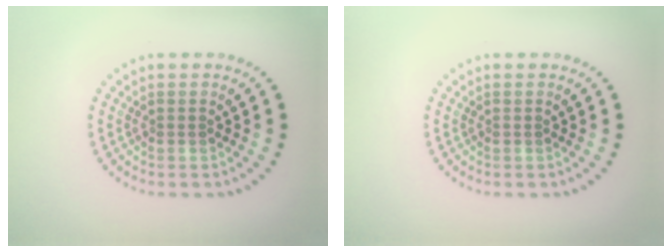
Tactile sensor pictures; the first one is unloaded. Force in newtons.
{"total": 0.0}